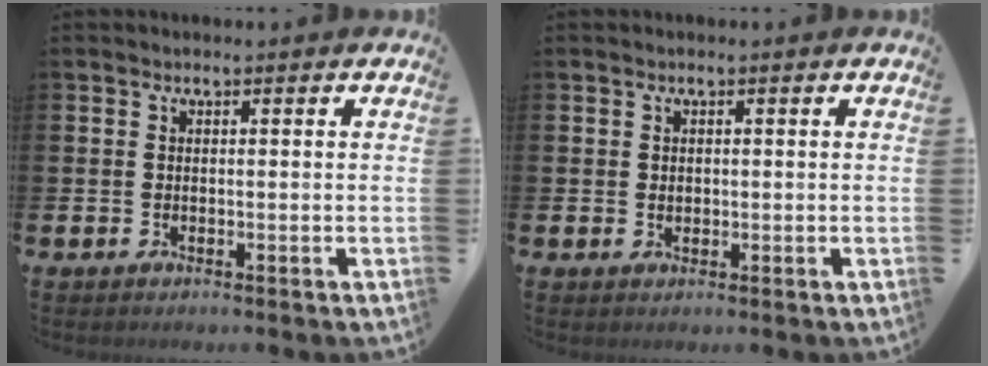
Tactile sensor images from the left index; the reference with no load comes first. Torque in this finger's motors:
{"motor_torque": [0.02, 0.01, 0.01, -0.01]}